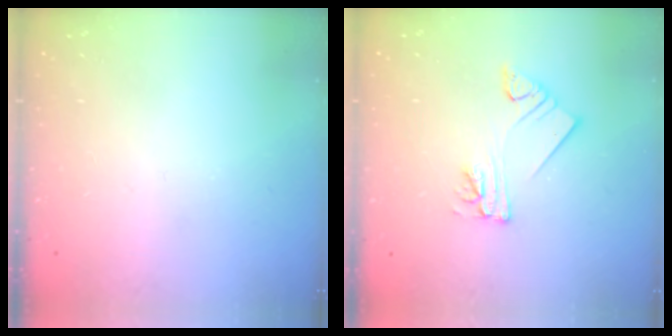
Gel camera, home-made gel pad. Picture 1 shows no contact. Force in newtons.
{"total": 5.4, "press": 5.4, "slide": 0.6}